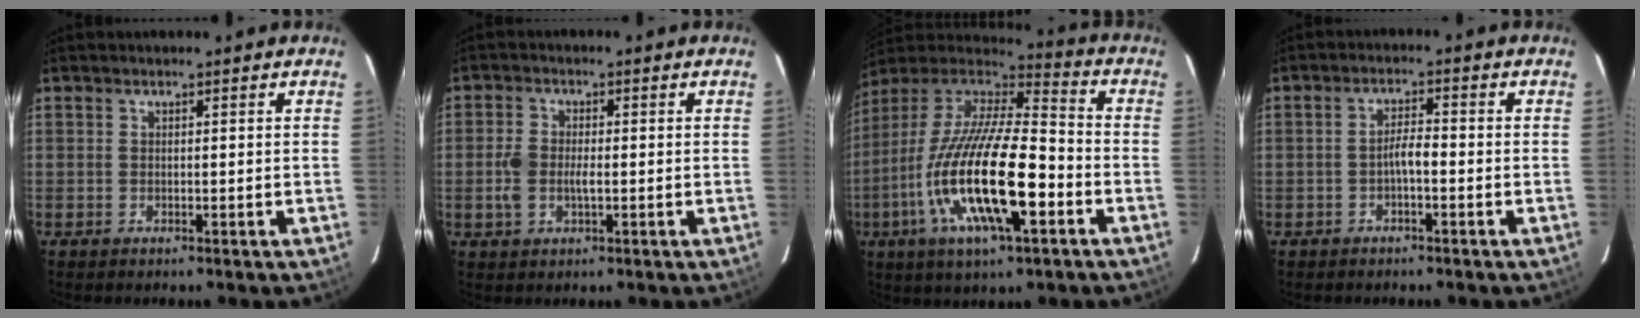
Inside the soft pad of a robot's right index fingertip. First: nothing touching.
{"total": 4.9, "force": [-0.9, 2.9, 3.9], "torque": [-0.087, 0.001, -0.016]}
{"total": 24.4, "force": [-7.9, 7.2, 21.9], "torque": [-0.416, -0.038, -0.148]}
{"total": 2.6, "force": [-1.3, 0.6, 2.2], "torque": [-0.043, 0.009, -0.024]}